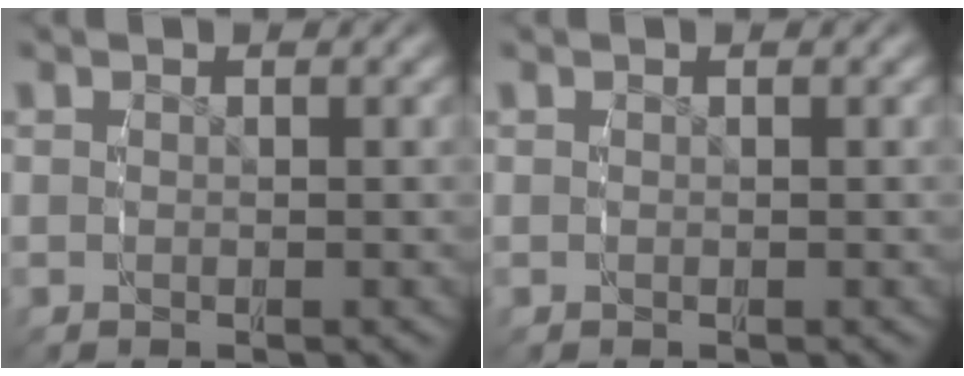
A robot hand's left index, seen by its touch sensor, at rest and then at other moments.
{"total": 0.0}